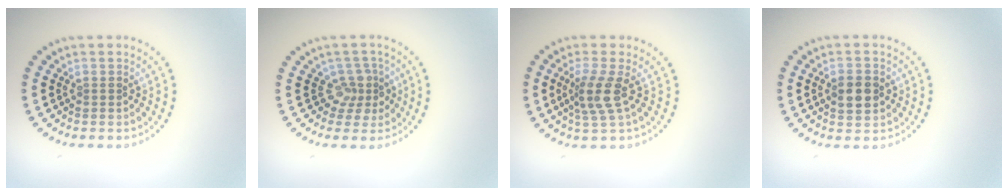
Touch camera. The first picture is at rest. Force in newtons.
{"total": 2.4, "press": 1.7, "slide": 1.6}
{"total": 2.9, "press": 2.2, "slide": 1.9}
{"total": 3.0, "press": 3.0, "slide": 0.1}